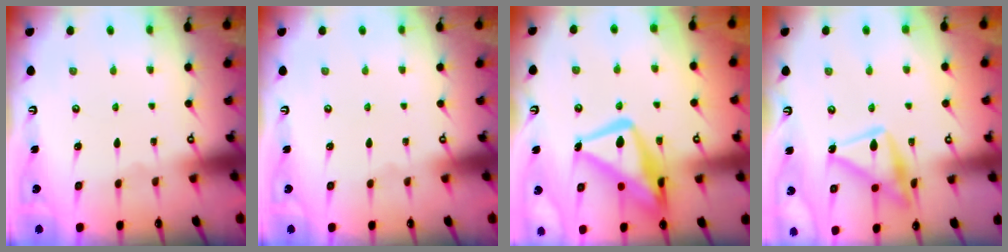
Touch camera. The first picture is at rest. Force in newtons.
{"total": 0.0}
{"total": 17.3, "press": 17.2, "slide": 1.9}
{"total": 16.0, "press": 16.0, "slide": 0.7}